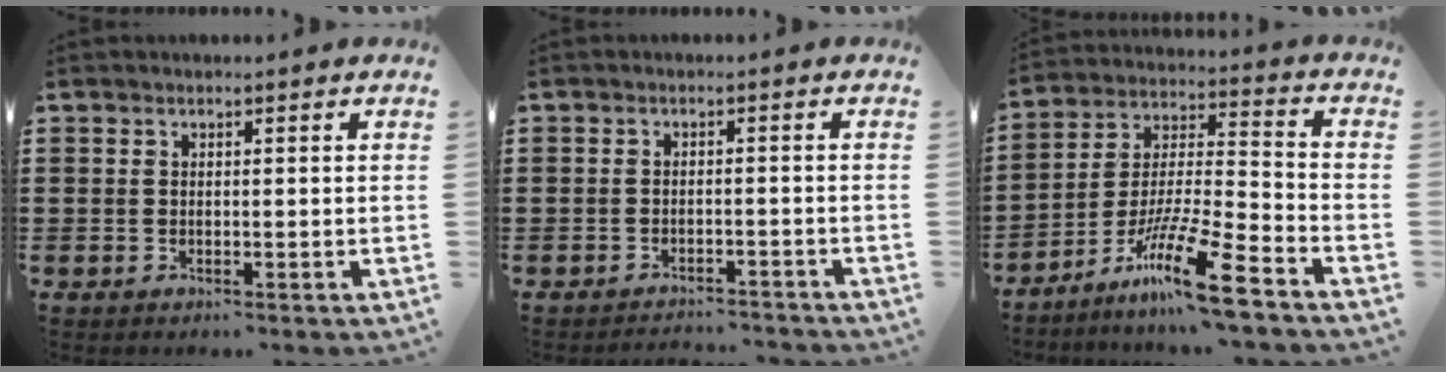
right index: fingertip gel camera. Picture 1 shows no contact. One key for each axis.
{"total": 2.3, "fx": -2.3, "fy": 0.2, "fz": -0.3, "tx": -0.003, "ty": 0.002, "tz": -0.051}
{"total": 14.0, "fx": -9.9, "fy": 0.9, "fz": 10.0, "tx": -0.189, "ty": 0.015, "tz": -0.186}